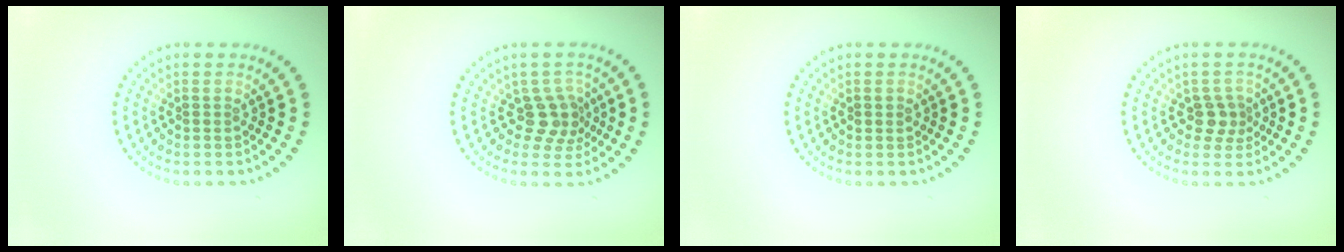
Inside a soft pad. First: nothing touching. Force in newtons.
{"total": 2.8, "press": 2.2, "slide": 1.8}
{"total": 0.8, "press": 0.8, "slide": 0.2}
{"total": 2.1, "press": 1.7, "slide": 1.2}